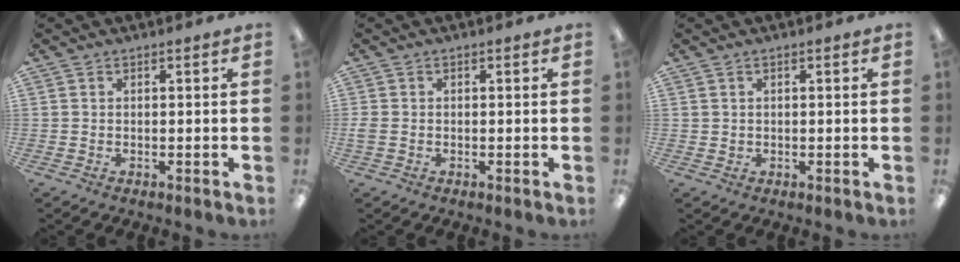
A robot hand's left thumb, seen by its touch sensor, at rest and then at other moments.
{"total": 1.4, "force": [-0.3, 1.0, 0.9], "torque": [-0.016, 0.004, -0.006]}
{"total": 0.9, "force": [0.4, 0.8, 0.2], "torque": [-0.006, 0.005, 0.006]}